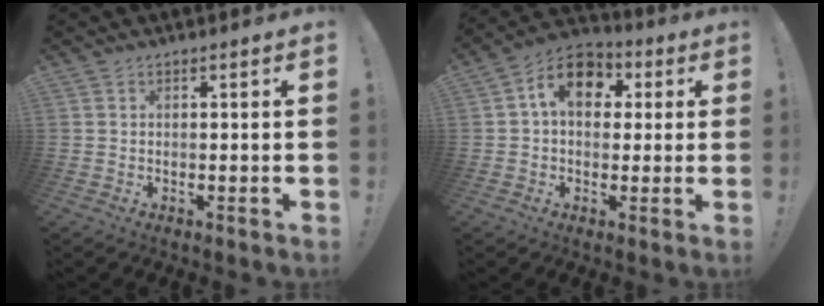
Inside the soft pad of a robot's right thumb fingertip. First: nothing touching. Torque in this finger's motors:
{"motor_torque": [1.23, 1.84, 0.90, -0.46, 0.01]}